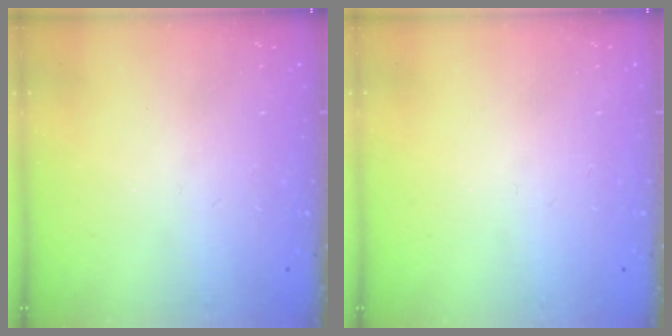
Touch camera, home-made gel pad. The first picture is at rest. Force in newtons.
{"total": 0.0}